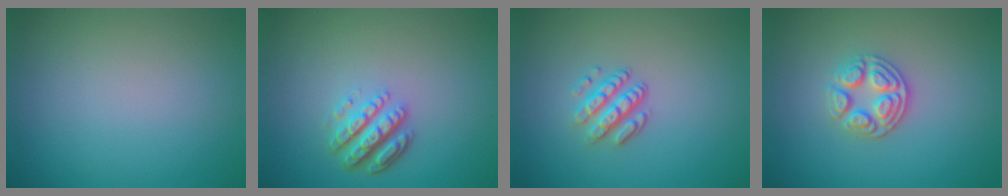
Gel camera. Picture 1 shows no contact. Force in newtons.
{"total": 4.4, "press": 3.3, "slide": 3.0}
{"total": 2.9, "press": 2.3, "slide": 1.8}
{"total": 3.2, "press": 2.9, "slide": 1.4}